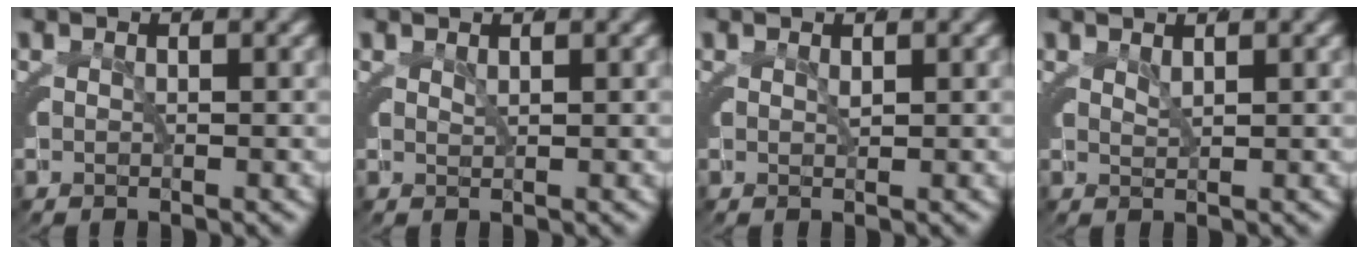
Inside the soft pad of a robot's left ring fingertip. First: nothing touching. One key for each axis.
{"total": 0.8, "fx": 0.7, "fy": -0.3, "fz": 0.1, "tx": -0.004, "ty": -0.004, "tz": 0.019}
{"total": 0.7, "fx": 0.3, "fy": 0.4, "fz": 0.3, "tx": -0.013, "ty": -0.006, "tz": 0.011}
{"total": 1.3, "fx": 1.2, "fy": -0.4, "fz": 0.2, "tx": -0.005, "ty": -0.005, "tz": 0.029}